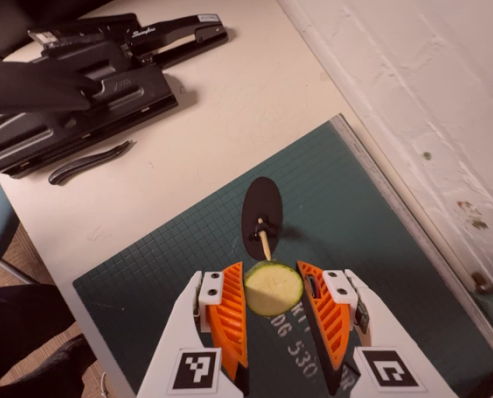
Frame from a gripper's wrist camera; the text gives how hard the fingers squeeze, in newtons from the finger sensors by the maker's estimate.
{"total": 8.6, "left": 8.4, "right": 8.8}